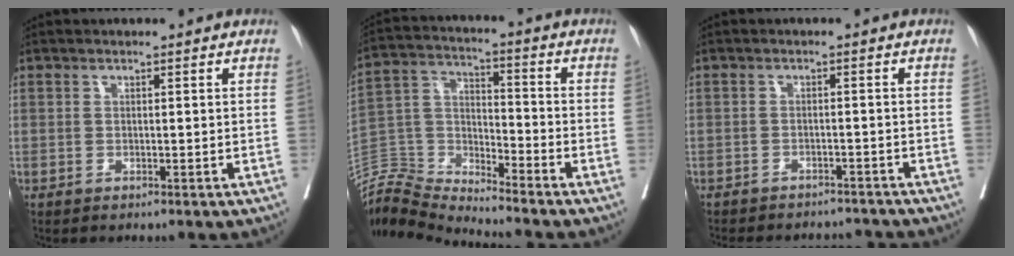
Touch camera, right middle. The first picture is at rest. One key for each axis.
{"total": 10.6, "fx": -10.6, "fy": -0.5, "fz": -0.3, "tx": 0.004, "ty": 0.052, "tz": -0.208}
{"total": 10.3, "fx": -9.6, "fy": 2.6, "fz": 2.6, "tx": -0.047, "ty": 0.009, "tz": -0.112}